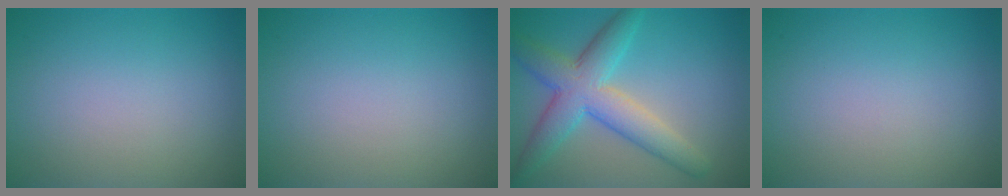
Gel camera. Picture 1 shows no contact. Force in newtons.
{"total": 0.0}
{"total": 6.6, "press": 6.6, "slide": 0.1}
{"total": 0.0}